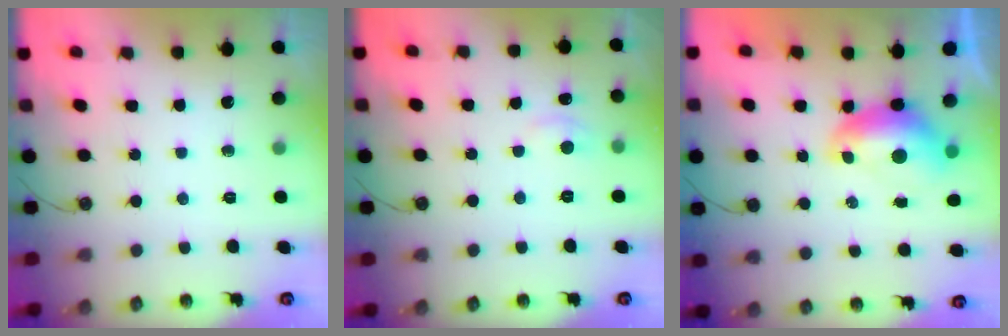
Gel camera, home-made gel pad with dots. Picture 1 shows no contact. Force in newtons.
{"total": 2.1, "press": 2.0, "slide": 0.7}
{"total": 1.2, "press": 1.1, "slide": 0.4}